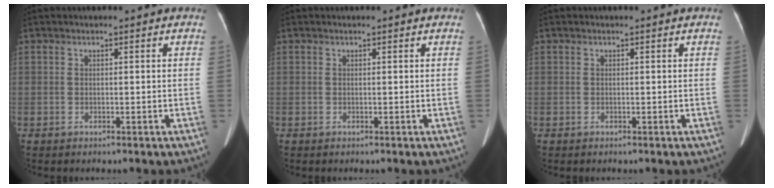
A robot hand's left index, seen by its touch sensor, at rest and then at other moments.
{"total": 0.0}
{"total": 0.0}